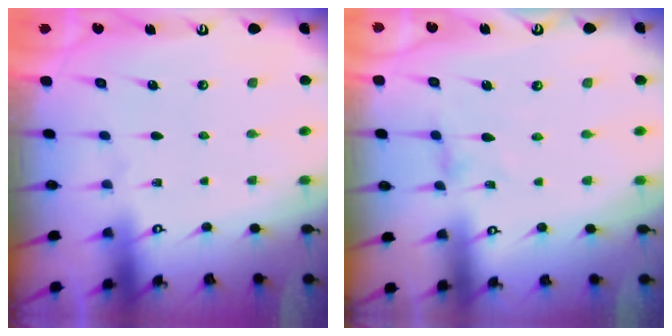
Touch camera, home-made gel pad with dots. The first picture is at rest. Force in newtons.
{"total": 0.0}